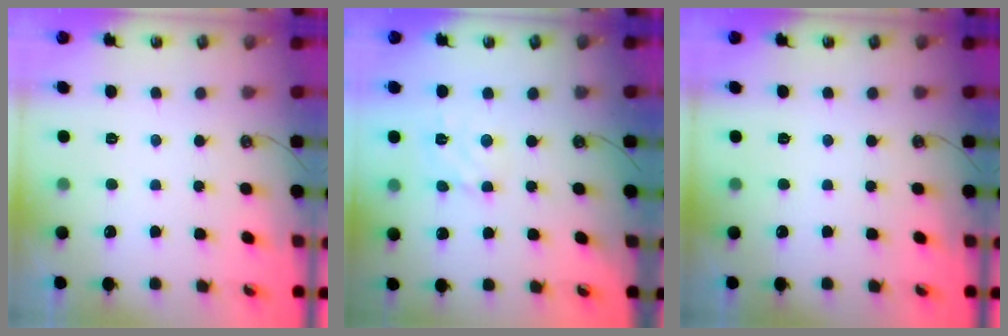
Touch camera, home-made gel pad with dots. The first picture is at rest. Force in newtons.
{"total": 2.9, "press": 2.8, "slide": 0.2}
{"total": 0.0}